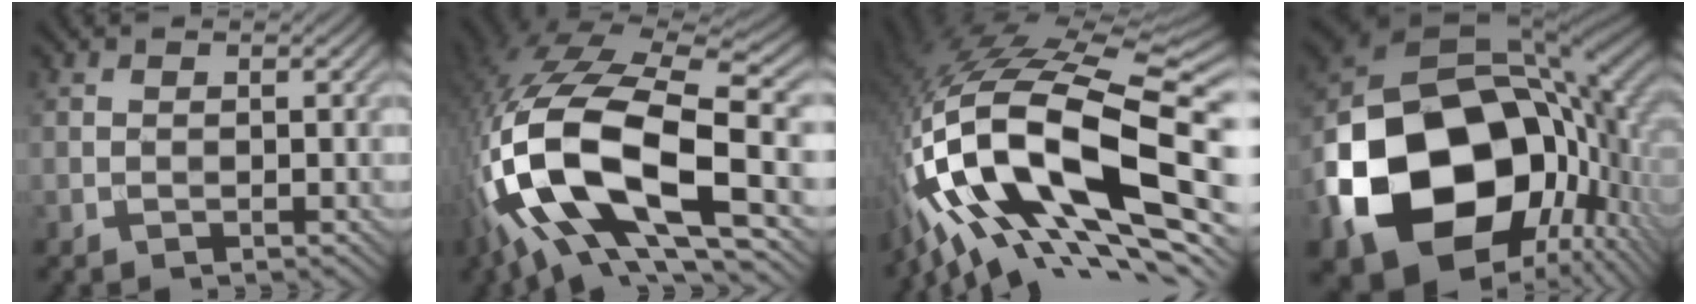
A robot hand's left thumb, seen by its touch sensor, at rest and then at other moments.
{"total": 19.8, "force": [-4.3, 9.3, 17.0], "torque": [-0.380, -0.036, -0.065]}
{"total": 20.0, "force": [-4.7, 9.0, 17.2], "torque": [-0.343, 0.003, -0.099]}
{"total": 21.9, "force": [-5.6, 15.9, 14.0], "torque": [-0.318, -0.023, -0.084]}